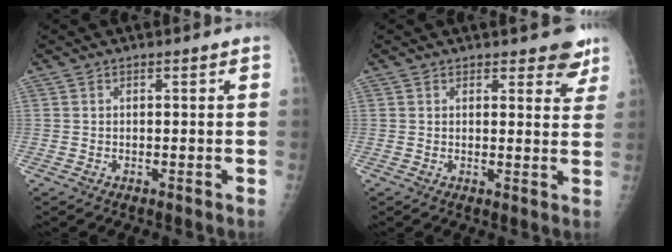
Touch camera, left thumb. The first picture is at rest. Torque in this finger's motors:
{"motor_torque": [3.25, 1.77, 0.60, 0.00, 0.01]}